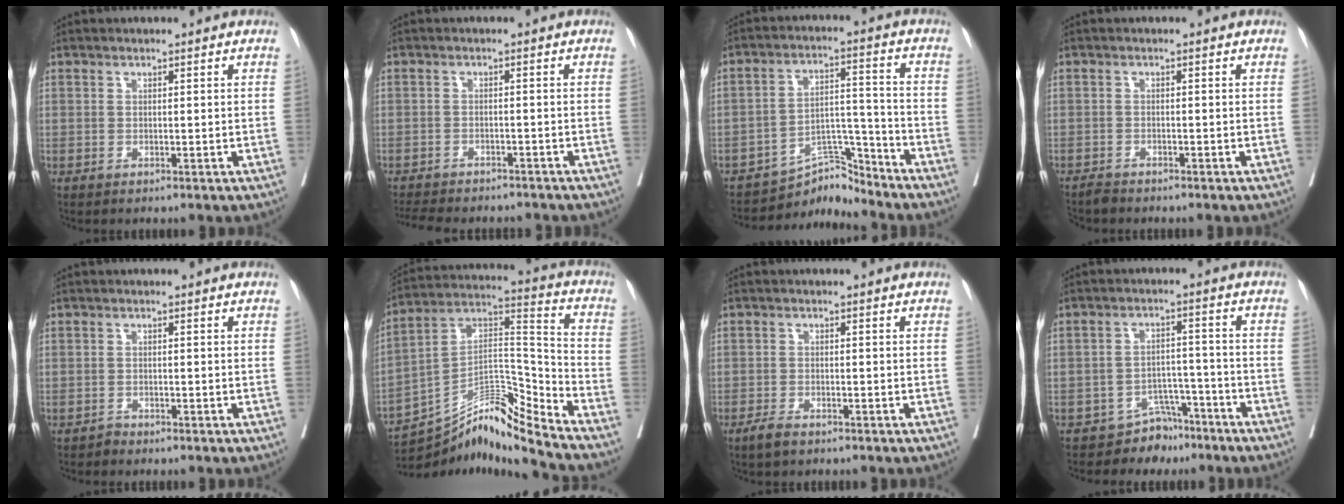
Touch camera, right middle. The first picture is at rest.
{"total": 11.4, "force": [-10.3, 2.9, 4.0], "torque": [-0.073, -0.005, -0.135]}
{"total": 6.7, "force": [-6.7, 0.8, -0.7], "torque": [0.016, 0.041, -0.112]}
{"total": 1.7, "force": [-1.7, 0.2, -0.1], "torque": [0.001, -0.006, -0.030]}
{"total": 0.7, "force": [-0.7, 0.2, -0.2], "torque": [0.003, -0.002, -0.014]}
{"total": 14.9, "force": [-14.0, -1.7, 5.0], "torque": [-0.077, 0.051, -0.248]}
{"total": 2.2, "force": [-1.7, 0.7, 1.2], "torque": [-0.029, -0.003, -0.030]}
{"total": 5.0, "force": [-4.2, 2.8, 0.1], "torque": [0.007, 0.024, -0.065]}